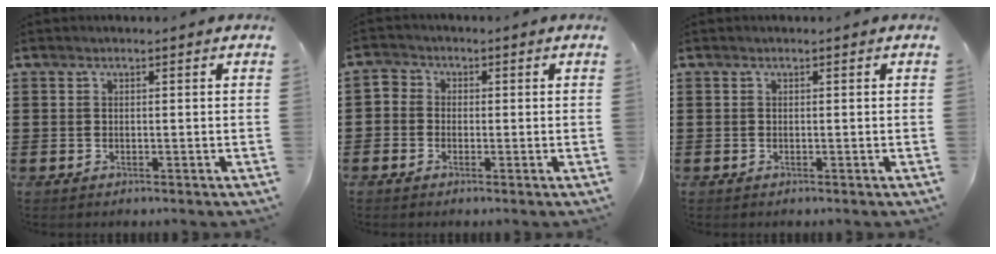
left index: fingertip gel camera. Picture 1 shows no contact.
{"total": 1.9, "force": [-0.7, 1.8, 0.0], "torque": [-0.011, 0.007, -0.017]}
{"total": 0.0}